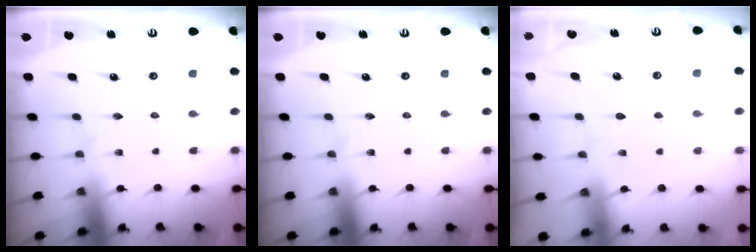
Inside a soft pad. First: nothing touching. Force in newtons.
{"total": 0.0}
{"total": 2.8, "press": 2.8, "slide": 0.4}